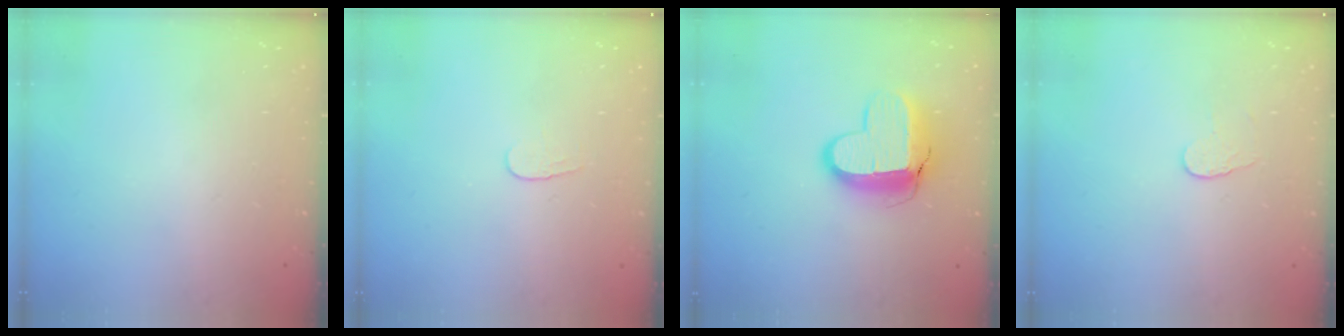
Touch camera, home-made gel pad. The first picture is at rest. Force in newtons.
{"total": 3.8, "press": 3.8, "slide": 0.3}
{"total": 12.6, "press": 12.6, "slide": 1.0}
{"total": 3.1, "press": 3.1, "slide": 0.3}